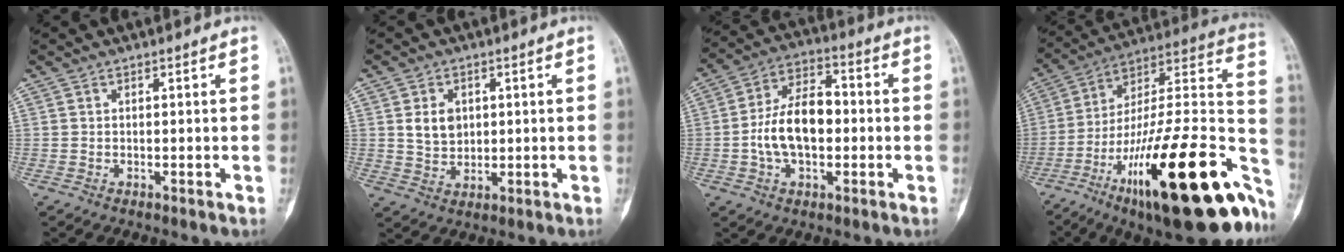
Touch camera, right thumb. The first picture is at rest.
{"total": 5.6, "force": [1.2, 4.4, 3.2], "torque": [-0.029, -0.010, 0.028]}
{"total": 13.1, "force": [-1.2, 7.9, 10.4], "torque": [-0.170, 0.033, -0.026]}
{"total": 37.8, "force": [-16.0, 11.7, 32.2], "torque": [-0.401, 0.068, -0.248]}